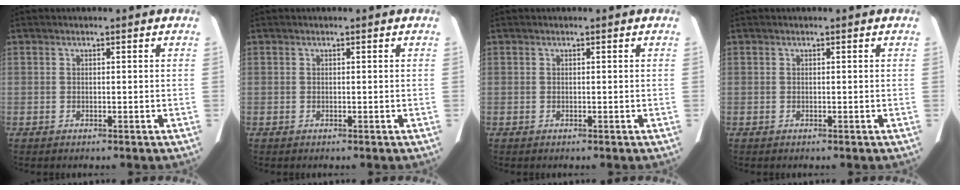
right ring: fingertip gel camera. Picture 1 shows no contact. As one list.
[{"total": 0.0}, {"total": 0.0}, {"total": 0.0}]